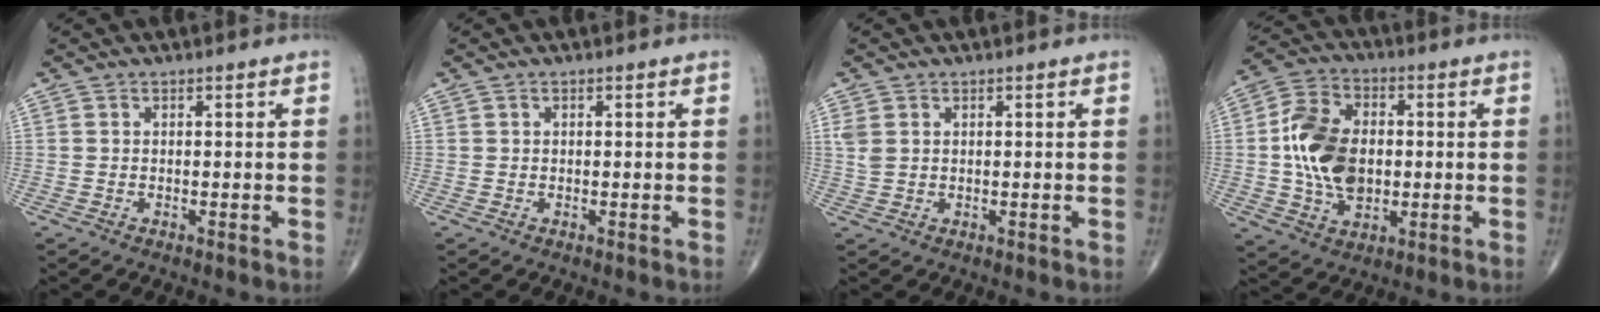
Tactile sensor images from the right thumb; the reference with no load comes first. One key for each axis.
{"total": 0.0}
{"total": 2.4, "fx": 0.8, "fy": 1.7, "fz": 1.4, "tx": -0.037, "ty": 0.003, "tz": 0.025}
{"total": 14.3, "fx": 0.0, "fy": 9.7, "fz": 10.6, "tx": -0.179, "ty": 0.013, "tz": 0.003}